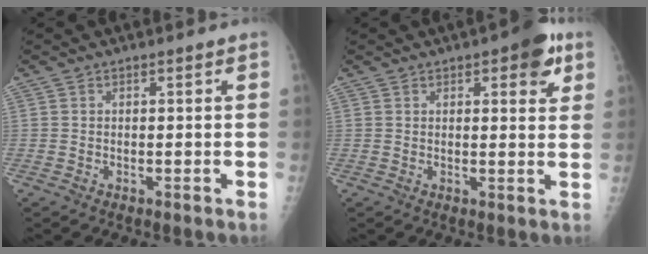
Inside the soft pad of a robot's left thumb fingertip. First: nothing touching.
{"total": 7.1, "force": [3.5, 2.6, 5.5], "torque": [-0.047, -0.011, 0.037]}